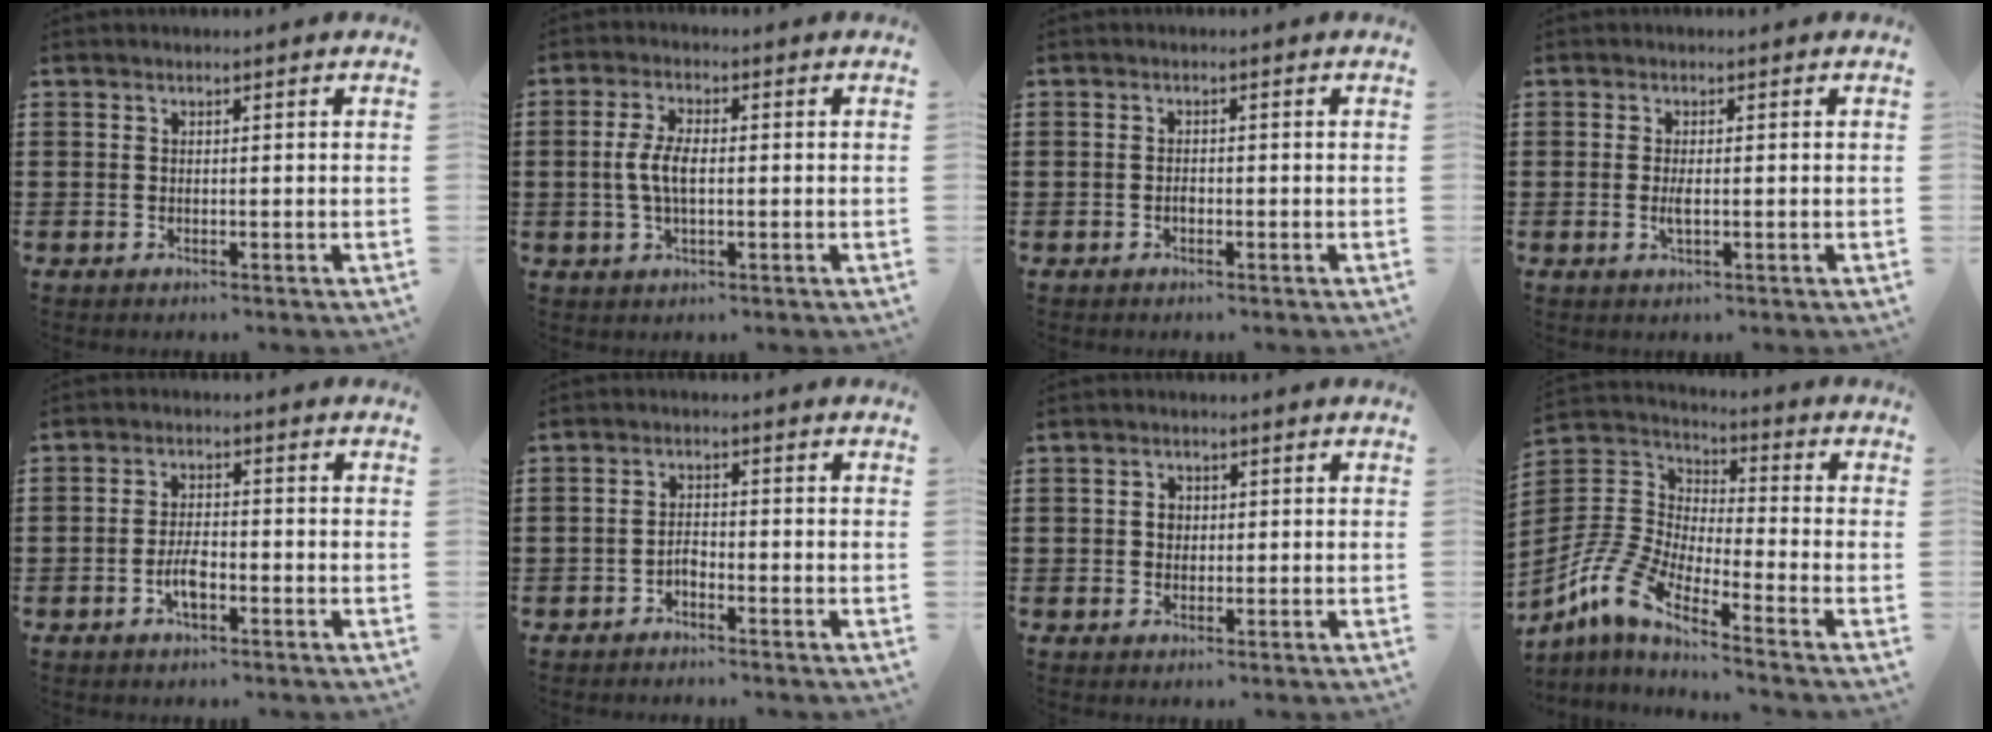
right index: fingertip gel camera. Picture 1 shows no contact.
{"total": 4.9, "force": [-0.2, 2.1, 4.4], "torque": [-0.104, -0.002, -0.013]}
{"total": 1.1, "force": [-0.5, 0.7, 0.6], "torque": [-0.013, -0.001, -0.009]}
{"total": 1.8, "force": [-0.2, 0.5, 1.7], "torque": [-0.040, -0.005, -0.006]}
{"total": 4.0, "force": [-1.6, 1.6, 3.3], "torque": [-0.073, 0.001, -0.033]}
{"total": 1.8, "force": [-1.4, 0.8, 0.8], "torque": [-0.021, 0.003, -0.030]}
{"total": 2.0, "force": [0.1, 1.8, 1.0], "torque": [-0.024, 0.010, -0.001]}
{"total": 8.9, "force": [-7.4, 2.2, 4.5], "torque": [-0.146, -0.012, -0.163]}